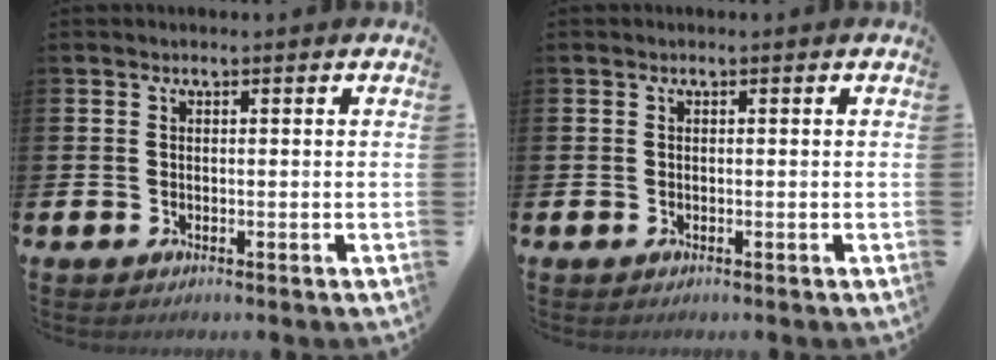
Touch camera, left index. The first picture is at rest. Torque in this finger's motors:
{"motor_torque": [-0.18, 0.14, -0.06, 0.02]}